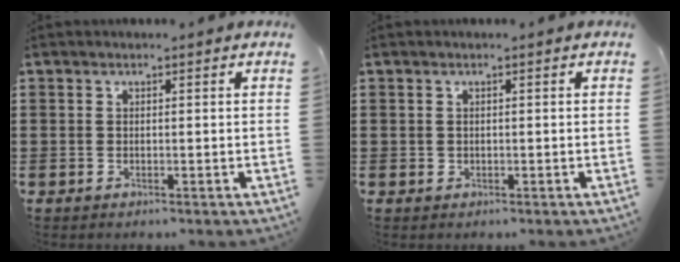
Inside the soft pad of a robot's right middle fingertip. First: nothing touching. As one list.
[{"total": 0.5, "force": [0.1, 0.5, 0.1], "torque": [-0.003, 0.004, 0.001]}]